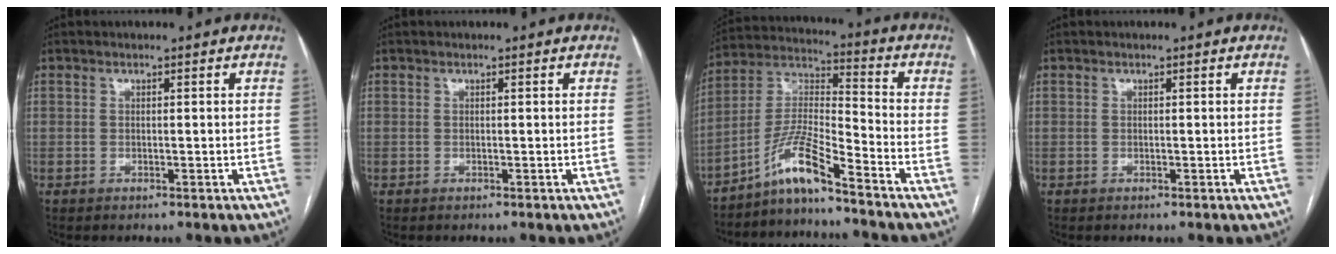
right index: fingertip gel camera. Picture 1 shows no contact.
{"total": 0.0}
{"total": 9.4, "force": [-7.2, -0.1, 6.1], "torque": [-0.133, 0.004, -0.139]}
{"total": 0.0}